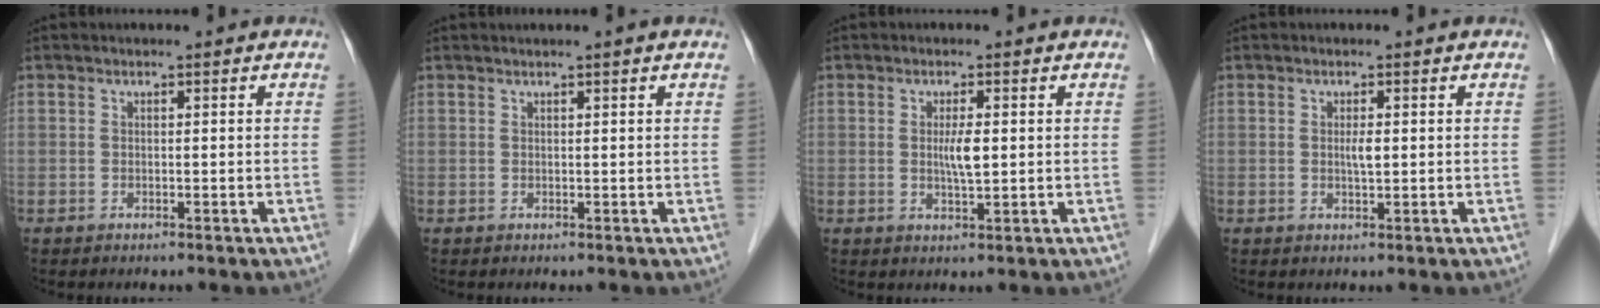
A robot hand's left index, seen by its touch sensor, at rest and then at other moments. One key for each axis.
{"total": 1.1, "fx": 0.9, "fy": -0.3, "fz": 0.7, "tx": -0.016, "ty": 0.007, "tz": 0.021}
{"total": 2.9, "fx": 0.3, "fy": 0.4, "fz": 2.9, "tx": -0.055, "ty": -0.003, "tz": 0.007}
{"total": 1.5, "fx": 0.2, "fy": 0.2, "fz": 1.5, "tx": -0.027, "ty": 0.000, "tz": 0.004}